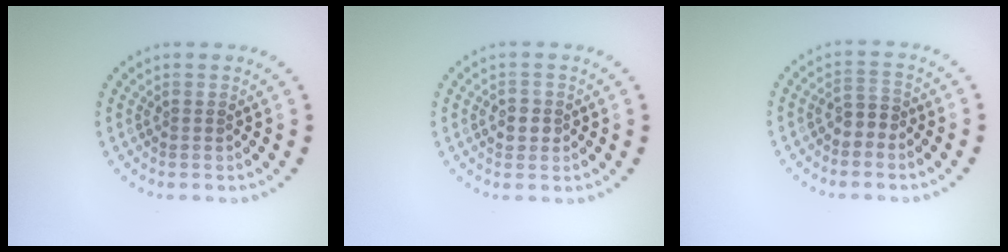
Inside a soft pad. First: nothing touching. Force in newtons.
{"total": 1.6, "press": 1.6, "slide": 0.3}
{"total": 1.7, "press": 1.5, "slide": 0.8}